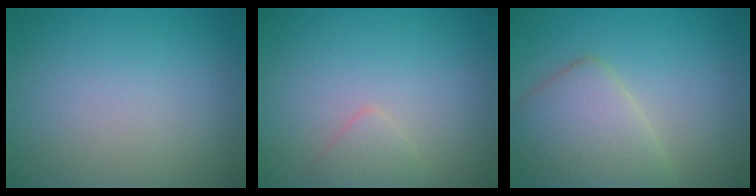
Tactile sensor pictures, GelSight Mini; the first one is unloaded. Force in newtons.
{"total": 1.3, "press": 1.3, "slide": 0.0}
{"total": 5.2, "press": 5.2, "slide": 0.3}